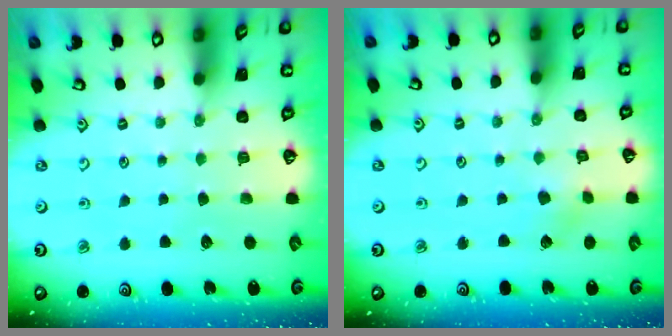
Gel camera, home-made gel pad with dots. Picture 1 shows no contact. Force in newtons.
{"total": 2.9, "press": 2.8, "slide": 0.3}